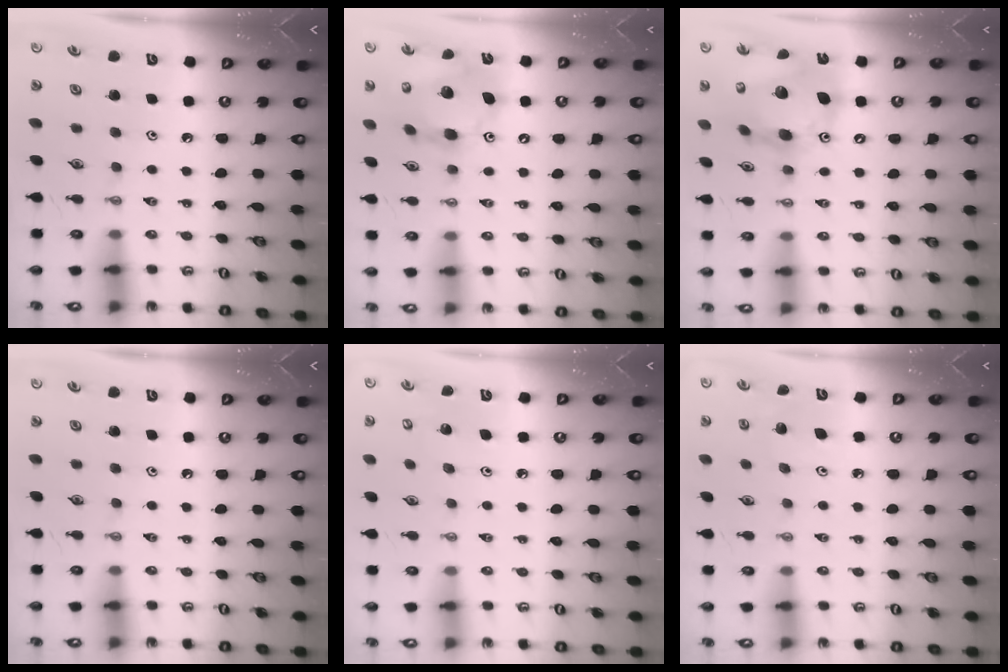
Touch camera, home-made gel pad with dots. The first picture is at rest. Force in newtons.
{"total": 15.2, "press": 15.1, "slide": 1.8}
{"total": 19.4, "press": 19.3, "slide": 2.1}
{"total": 0.0}
{"total": 5.2, "press": 5.1, "slide": 0.5}
{"total": 5.6, "press": 5.3, "slide": 2.0}